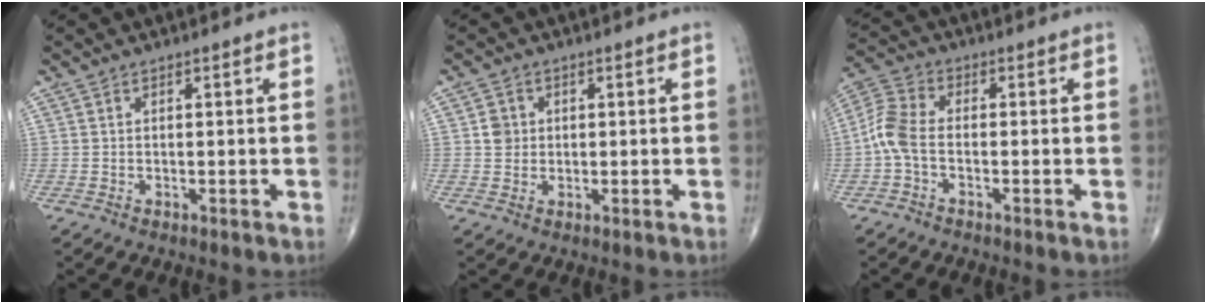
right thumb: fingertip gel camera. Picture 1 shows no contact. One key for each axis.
{"total": 2.9, "fx": 0.4, "fy": 2.7, "fz": 1.0, "tx": -0.001, "ty": 0.002, "tz": 0.006}
{"total": 6.4, "fx": -1.5, "fy": 3.5, "fz": 5.2, "tx": -0.123, "ty": 0.019, "tz": -0.043}